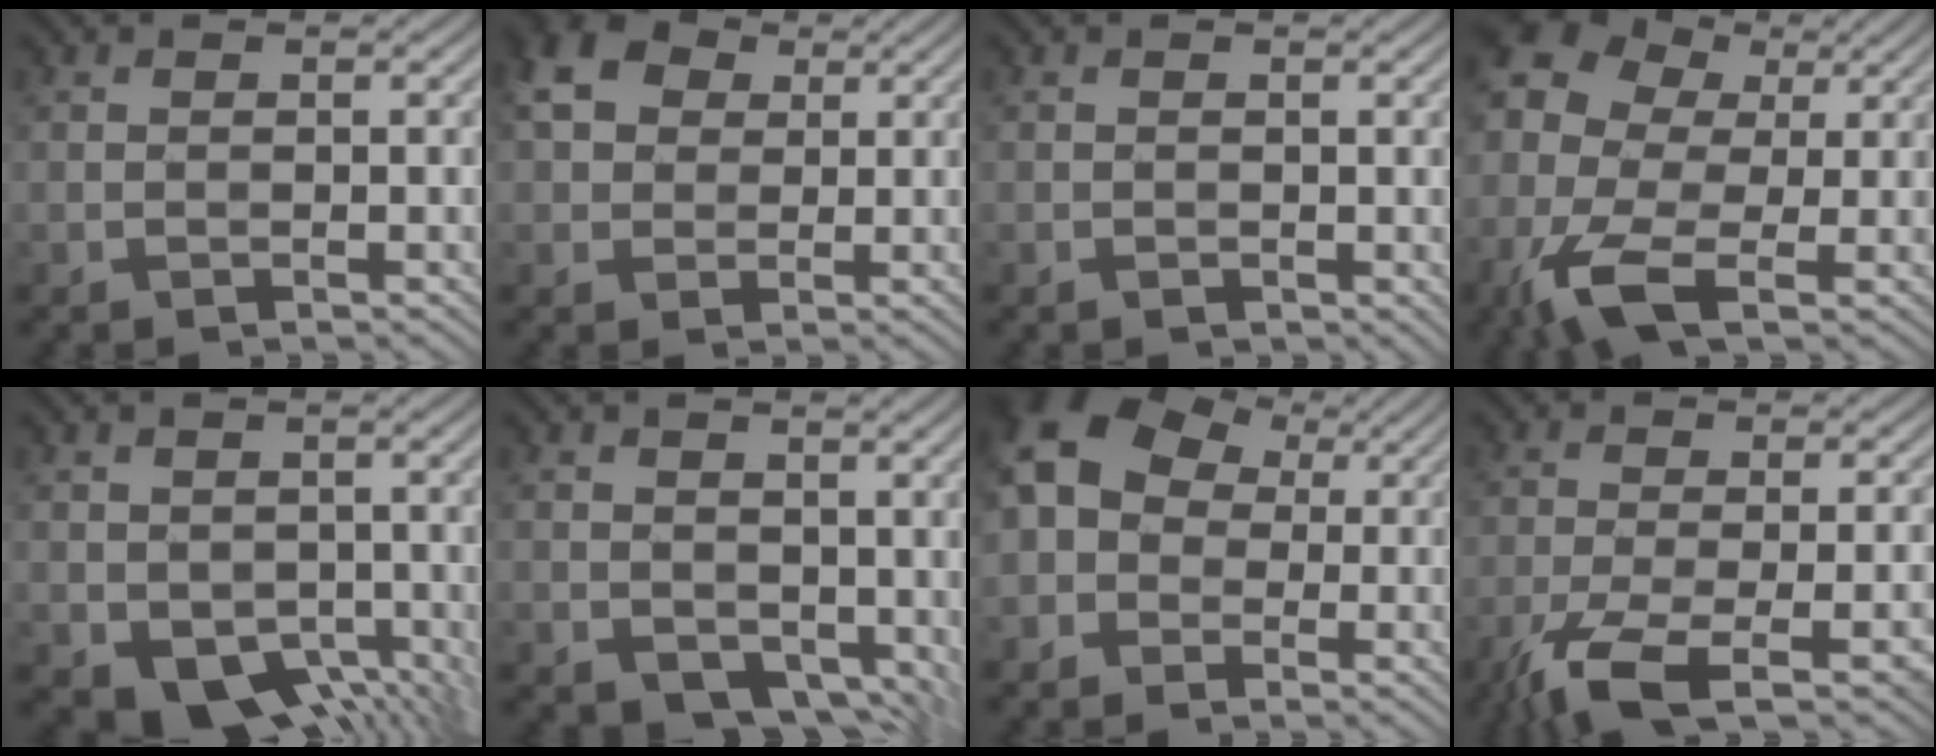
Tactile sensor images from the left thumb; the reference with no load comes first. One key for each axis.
{"total": 8.0, "fx": 2.6, "fy": 6.2, "fz": 4.3, "tx": -0.122, "ty": 0.028, "tz": 0.033}
{"total": 0.6, "fx": -0.1, "fy": 0.5, "fz": 0.3, "tx": -0.004, "ty": -0.006, "tz": -0.002}
{"total": 13.6, "fx": -2.1, "fy": 8.7, "fz": 10.3, "tx": -0.264, "ty": -0.007, "tz": -0.053}
{"total": 6.4, "fx": -1.0, "fy": 4.9, "fz": 4.0, "tx": -0.080, "ty": -0.030, "tz": -0.012}
{"total": 6.7, "fx": 0.4, "fy": 5.0, "fz": 4.4, "tx": -0.084, "ty": -0.026, "tz": 0.017}
{"total": 12.0, "fx": 1.6, "fy": 9.9, "fz": 6.7, "tx": -0.163, "ty": 0.020, "tz": 0.002}
{"total": 10.4, "fx": -5.9, "fy": 2.7, "fz": 8.0, "tx": -0.138, "ty": -0.014, "tz": -0.102}